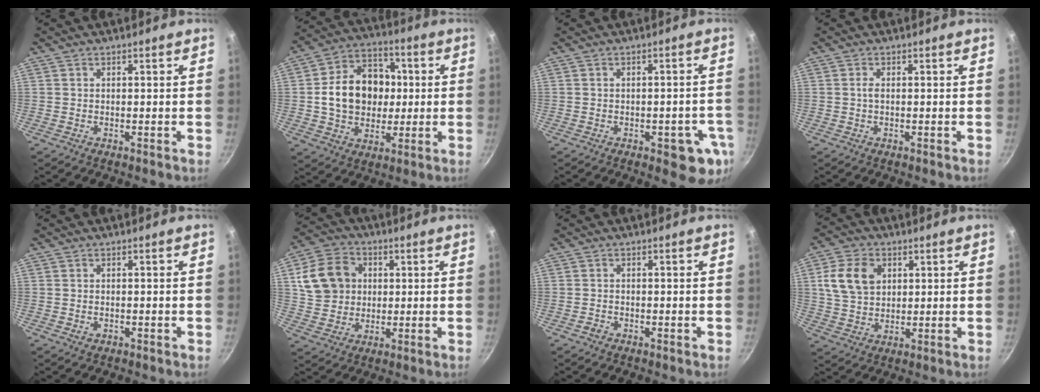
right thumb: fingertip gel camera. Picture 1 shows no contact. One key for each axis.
{"total": 16.2, "fx": 0.8, "fy": 12.7, "fz": 10.0, "tx": -0.127, "ty": 0.026, "tz": 0.009}
{"total": 8.0, "fx": -2.8, "fy": 3.7, "fz": 6.6, "tx": -0.047, "ty": 0.009, "tz": -0.031}
{"total": 0.9, "fx": 0.0, "fy": 0.4, "fz": 0.8, "tx": -0.018, "ty": 0.002, "tz": -0.002}
{"total": 0.8, "fx": -0.2, "fy": 0.7, "fz": 0.4, "tx": -0.007, "ty": -0.001, "tz": -0.004}
{"total": 12.7, "fx": 2.8, "fy": 10.6, "fz": 6.5, "tx": -0.097, "ty": 0.010, "tz": 0.048}
{"total": 1.0, "fx": -0.7, "fy": 0.7, "fz": 0.3, "tx": -0.010, "ty": 0.007, "tz": -0.013}
{"total": 10.3, "fx": 2.9, "fy": 7.6, "fz": 6.3, "tx": -0.099, "ty": 0.000, "tz": 0.054}